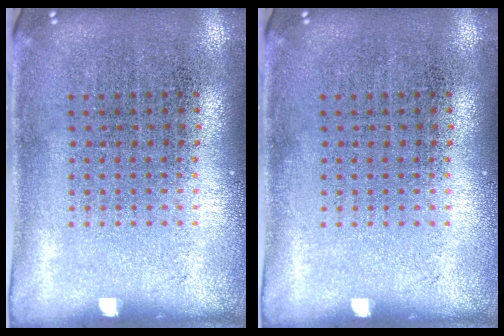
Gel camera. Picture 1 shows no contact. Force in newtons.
{"total": 0.0}